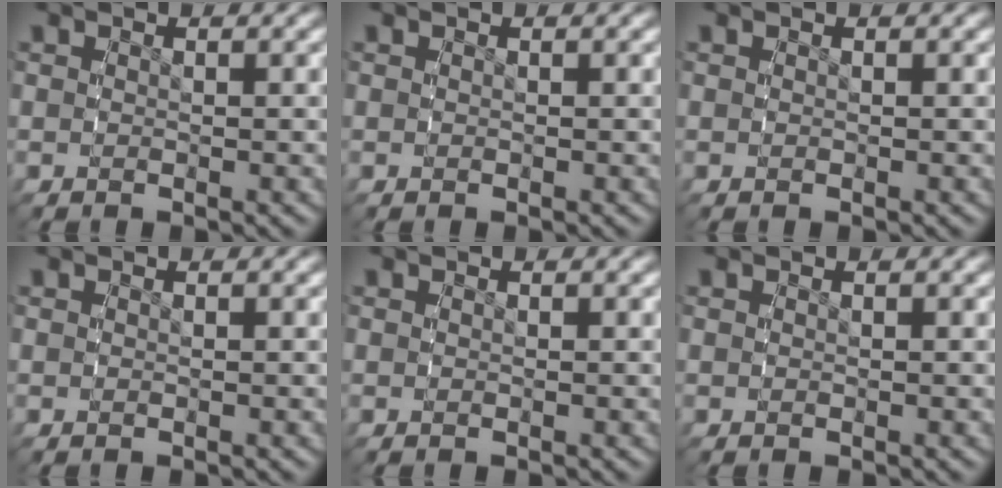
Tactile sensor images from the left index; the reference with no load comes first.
{"total": 0.0}
{"total": 0.0}
{"total": 0.0}
{"total": 0.0}
{"total": 0.0}